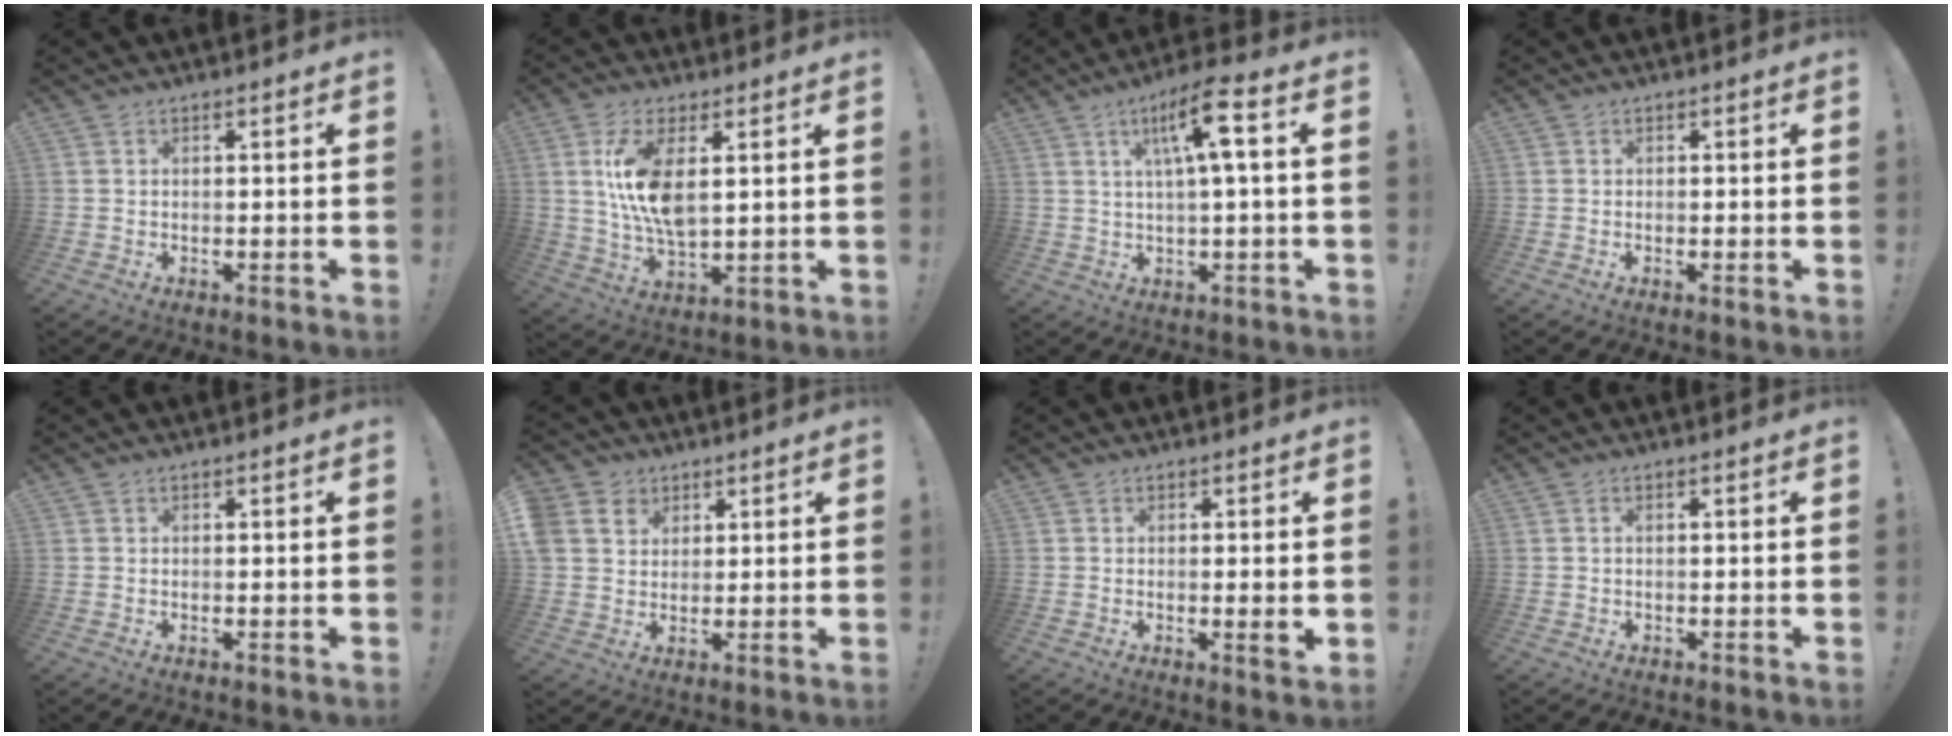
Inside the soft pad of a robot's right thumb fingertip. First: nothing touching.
{"total": 12.0, "force": [3.4, 5.3, 10.2], "torque": [-0.193, -0.028, 0.052]}
{"total": 11.1, "force": [3.3, 1.6, 10.5], "torque": [-0.178, -0.003, 0.046]}
{"total": 0.6, "force": [-0.2, 0.0, 0.6], "torque": [-0.008, -0.002, -0.004]}
{"total": 0.0}
{"total": 7.1, "force": [3.1, 6.1, 2.1], "torque": [-0.044, -0.014, 0.062]}
{"total": 3.2, "force": [-0.2, 0.0, 3.2], "torque": [-0.042, -0.011, -0.004]}
{"total": 0.6, "force": [-0.2, 0.1, 0.6], "torque": [-0.014, 0.001, -0.003]}